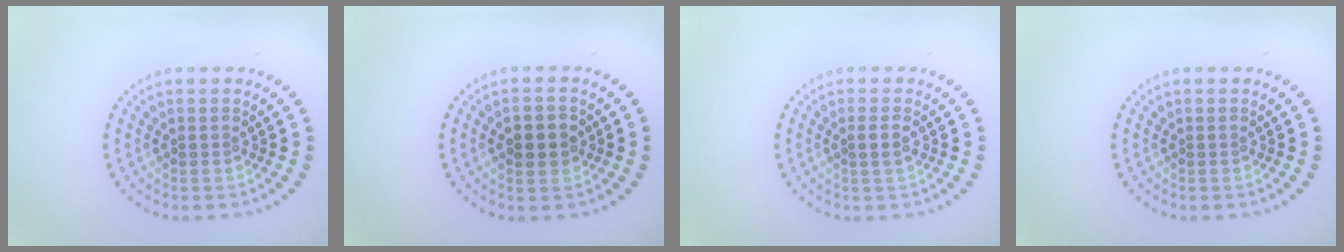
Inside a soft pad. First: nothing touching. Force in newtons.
{"total": 2.6, "press": 2.6, "slide": 0.1}
{"total": 1.1, "press": 0.9, "slide": 0.6}
{"total": 0.0}